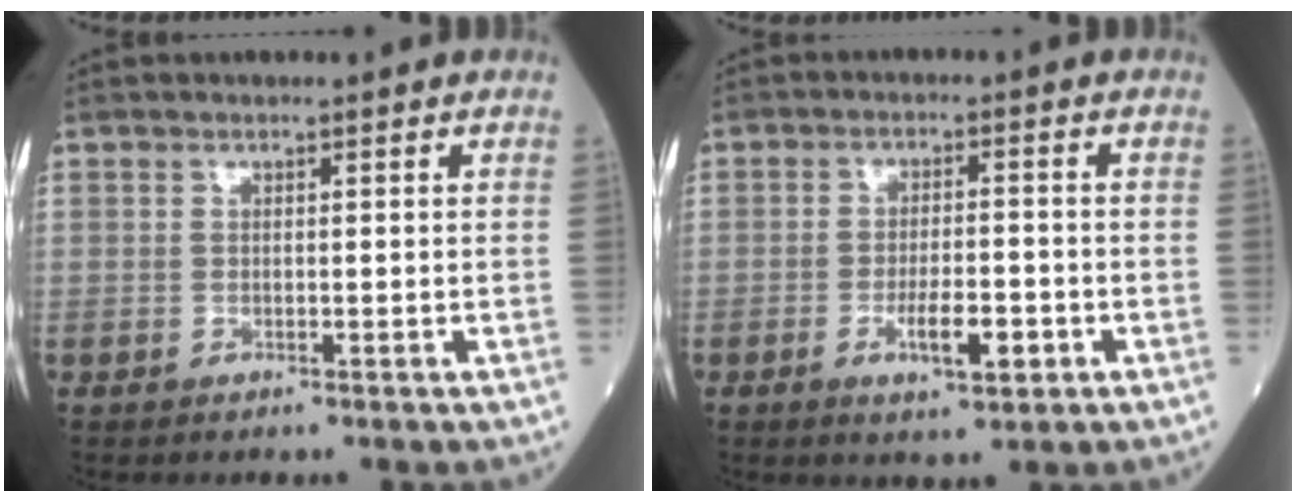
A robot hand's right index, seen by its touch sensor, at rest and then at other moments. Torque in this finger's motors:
{"motor_torque": [0.87, -0.46, 0.43, 0.12]}